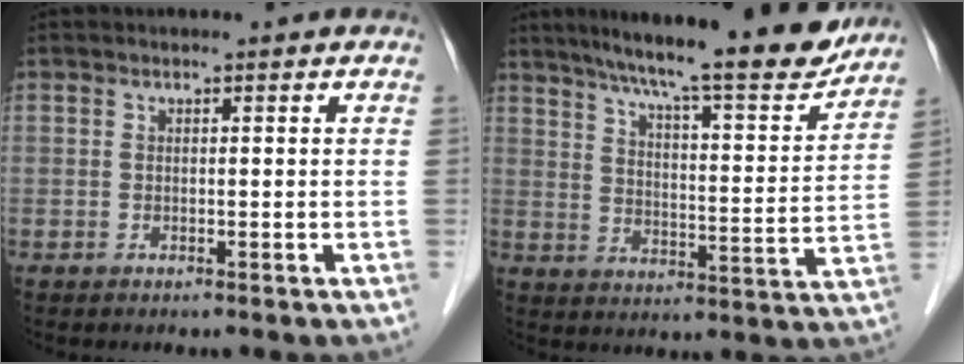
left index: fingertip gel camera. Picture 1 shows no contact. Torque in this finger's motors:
{"motor_torque": [0.37, -0.51, 0.63, 0.14]}